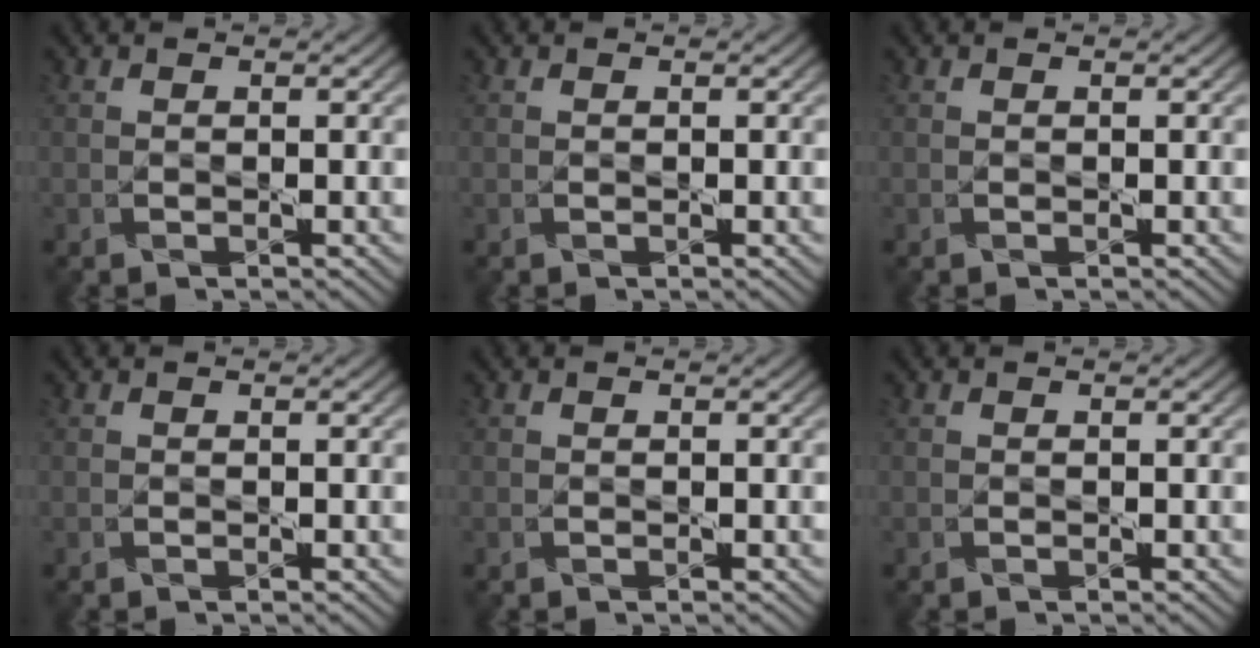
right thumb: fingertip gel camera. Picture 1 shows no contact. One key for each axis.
{"total": 0.0}
{"total": 0.0}
{"total": 0.0}
{"total": 0.0}
{"total": 0.0}